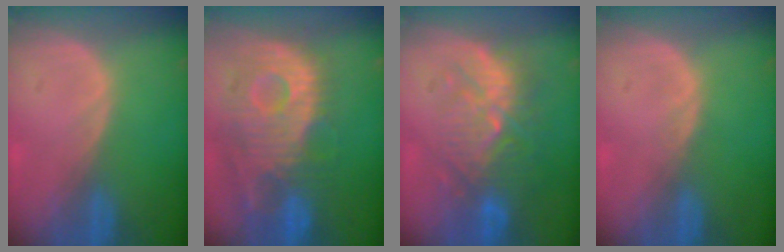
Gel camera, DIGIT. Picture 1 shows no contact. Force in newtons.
{"total": 12.1, "press": 10.8, "slide": 5.4}
{"total": 10.3, "press": 9.5, "slide": 3.9}
{"total": 0.7, "press": 0.6, "slide": 0.2}